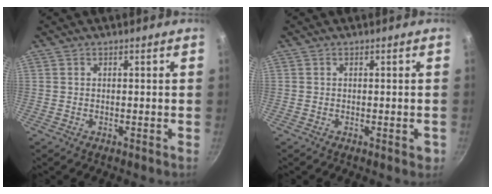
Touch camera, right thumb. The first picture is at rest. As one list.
[{"total": 1.7, "force": [-0.6, 0.7, 1.5], "torque": [-0.014, 0.000, -0.009]}]